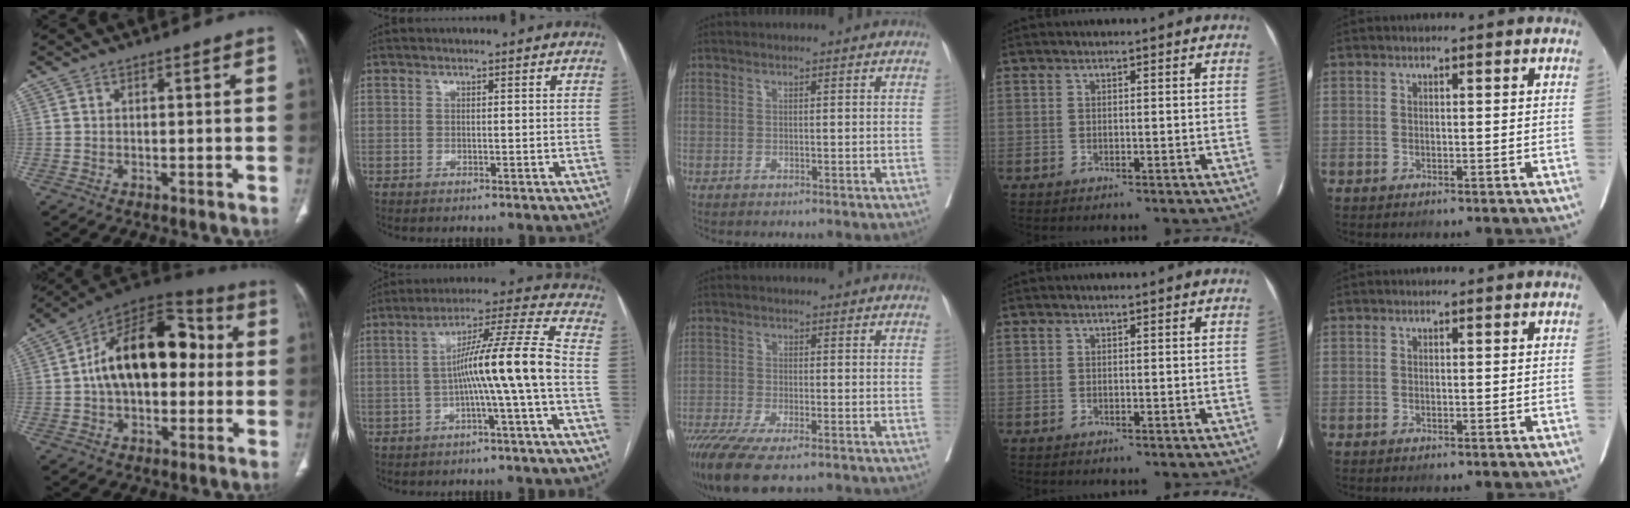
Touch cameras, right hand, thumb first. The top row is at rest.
{"thumb": {"total": 20.2, "force": [1.1, 12.1, 16.1], "torque": [-0.232, 0.046, 0.010]}, "index": {"total": 10.6, "force": [-2.2, -1.4, 10.2], "torque": [-0.167, 0.026, -0.036]}, "middle": {"total": 10.6, "force": [-7.5, 2.6, 7.1], "torque": [-0.119, -0.023, -0.123]}}